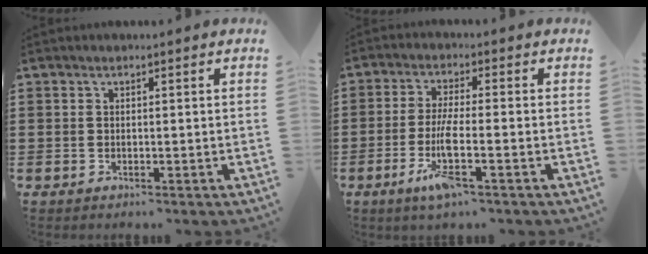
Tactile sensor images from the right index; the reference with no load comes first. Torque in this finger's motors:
{"motor_torque": [1.57, -0.52, 0.73, 0.13]}